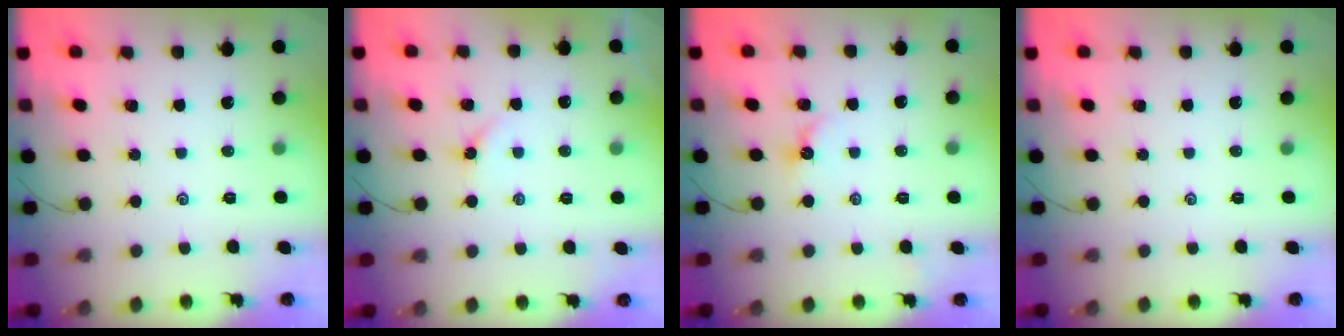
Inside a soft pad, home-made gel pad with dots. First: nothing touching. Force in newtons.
{"total": 2.6, "press": 2.6, "slide": 0.3}
{"total": 4.6, "press": 4.5, "slide": 0.8}
{"total": 0.0}